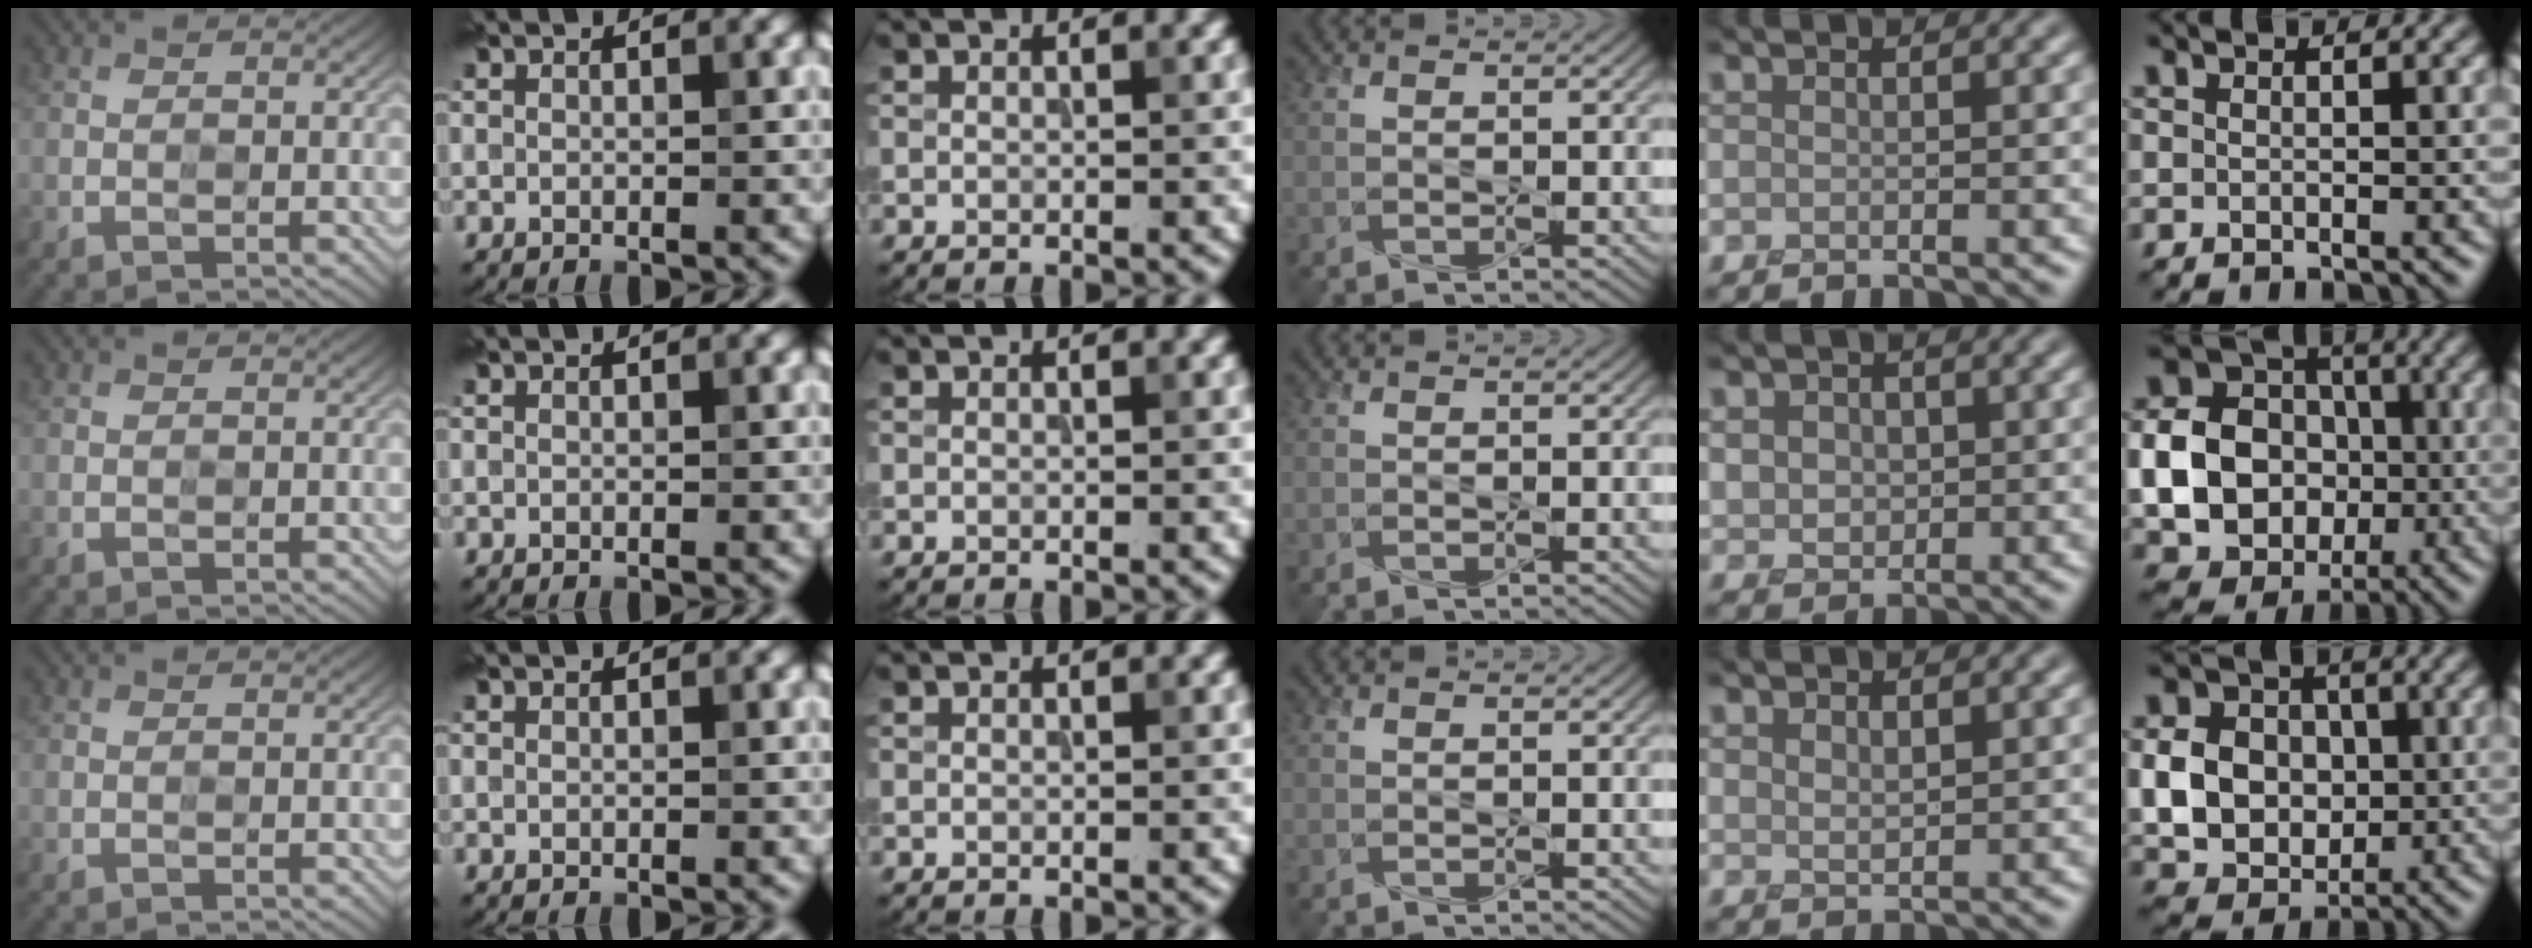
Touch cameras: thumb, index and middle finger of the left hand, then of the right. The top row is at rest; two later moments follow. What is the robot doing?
{"motion": "press", "object": "gel pad"}